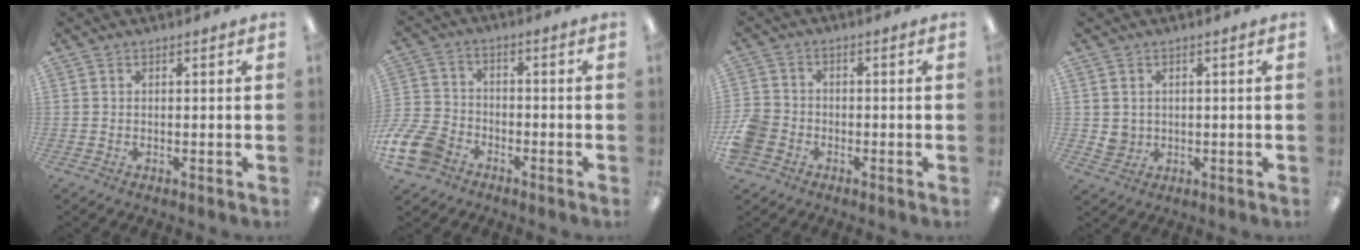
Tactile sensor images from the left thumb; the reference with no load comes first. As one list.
[{"total": 10.7, "force": [-6.3, 7.0, 5.1], "torque": [-0.117, 0.038, -0.116]}, {"total": 6.0, "force": [-2.7, 4.8, 2.4], "torque": [-0.057, 0.017, -0.049]}, {"total": 2.9, "force": [0.4, 2.8, 0.5], "torque": [-0.015, 0.003, 0.009]}]